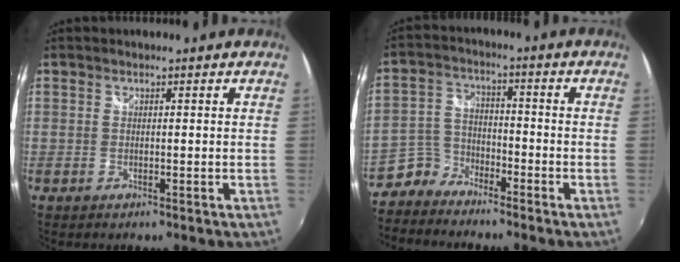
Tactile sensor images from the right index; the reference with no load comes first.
{"total": 6.8, "force": [-6.1, 3.0, 0.6], "torque": [-0.024, 0.020, -0.129]}